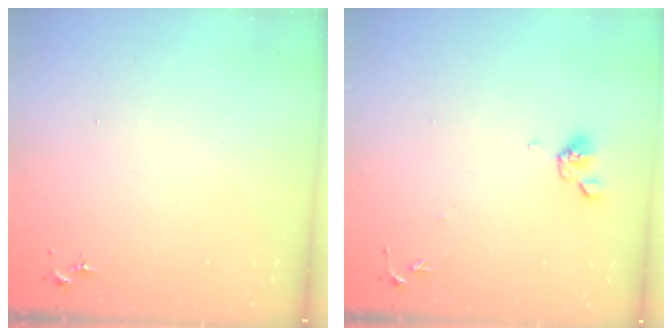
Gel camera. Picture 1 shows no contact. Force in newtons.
{"total": 7.1, "press": 6.8, "slide": 1.8}